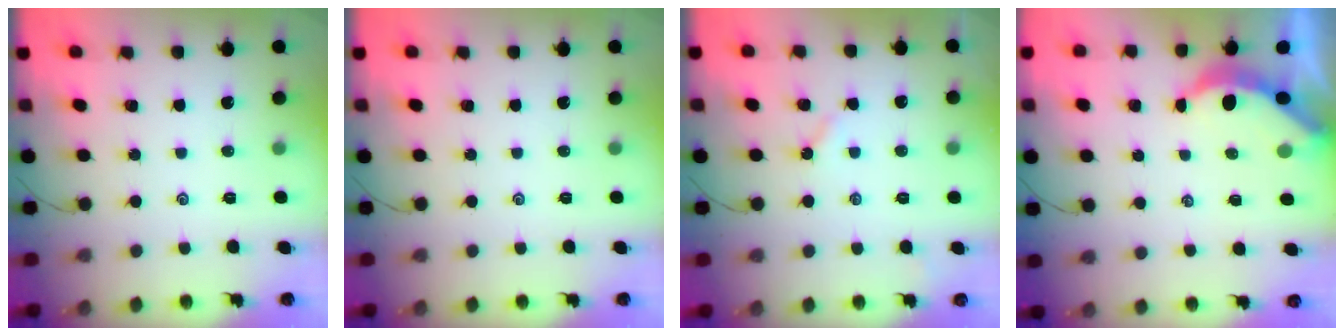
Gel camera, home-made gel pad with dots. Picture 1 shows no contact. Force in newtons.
{"total": 0.0}
{"total": 2.2, "press": 2.2, "slide": 0.4}
{"total": 3.9, "press": 3.9, "slide": 0.5}